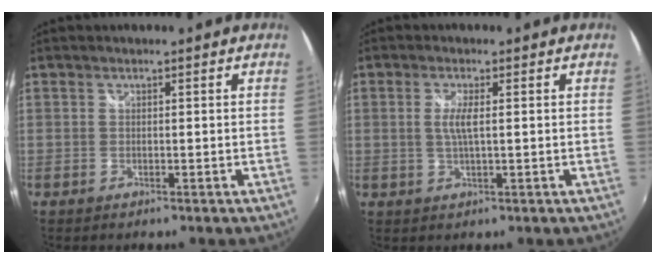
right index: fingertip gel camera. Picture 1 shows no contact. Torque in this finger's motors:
{"motor_torque": [0.03, 0.02, 0.06, 0.05]}